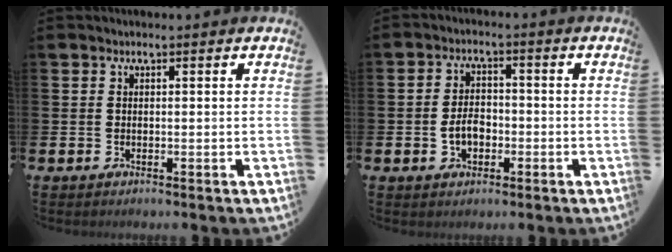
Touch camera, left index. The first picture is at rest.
{"total": 3.5, "force": [-1.0, 2.4, 2.4], "torque": [-0.036, 0.002, -0.023]}